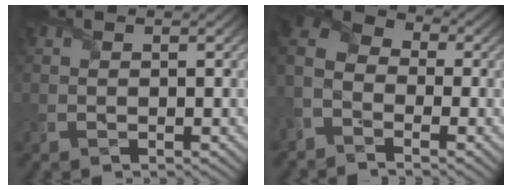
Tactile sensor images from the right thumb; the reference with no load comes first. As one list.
[{"total": 7.3, "force": [-3.5, 4.8, 4.3], "torque": [-0.107, -0.007, -0.083]}]